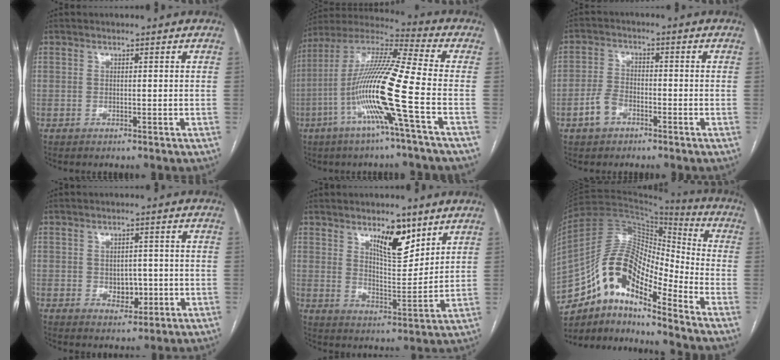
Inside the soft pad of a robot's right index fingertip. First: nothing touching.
{"total": 16.3, "force": [-4.9, -1.2, 15.5], "torque": [-0.303, -0.002, -0.105]}
{"total": 4.5, "force": [-2.5, 2.9, 2.5], "torque": [-0.056, 0.008, -0.047]}
{"total": 3.8, "force": [-0.6, 2.7, 2.7], "torque": [-0.032, 0.004, 0.001]}
{"total": 8.5, "force": [5.4, 2.9, 5.9], "torque": [-0.097, -0.008, 0.093]}
{"total": 16.3, "force": [-9.8, 5.1, 12.0], "torque": [-0.223, 0.042, -0.168]}